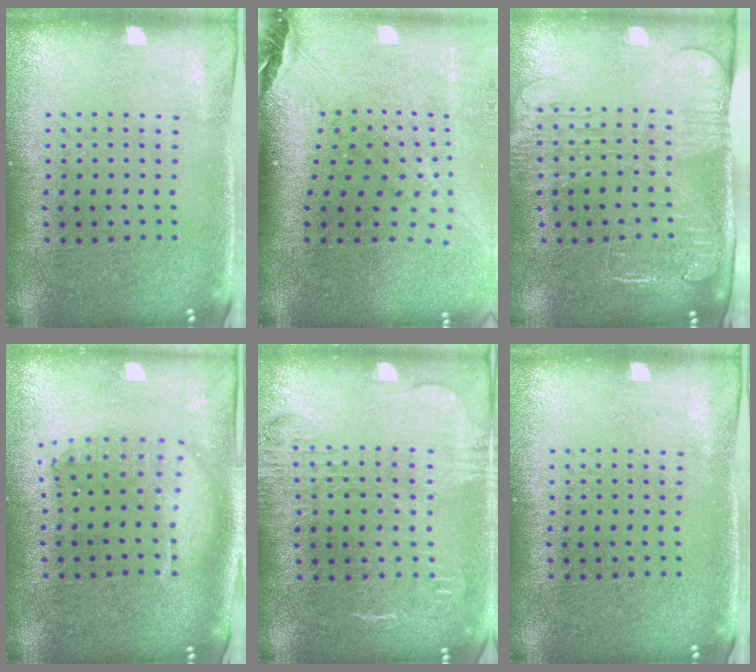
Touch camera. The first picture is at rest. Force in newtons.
{"total": 2.5, "press": 1.7, "slide": 1.8}
{"total": 2.6, "press": 2.1, "slide": 1.5}
{"total": 1.8, "press": 1.5, "slide": 0.9}
{"total": 1.7, "press": 1.5, "slide": 0.8}
{"total": 0.0}